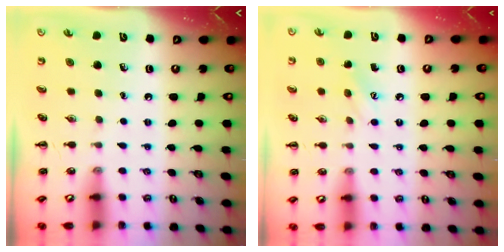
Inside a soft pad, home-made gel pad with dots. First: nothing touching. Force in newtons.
{"total": 6.5, "press": 6.3, "slide": 1.7}